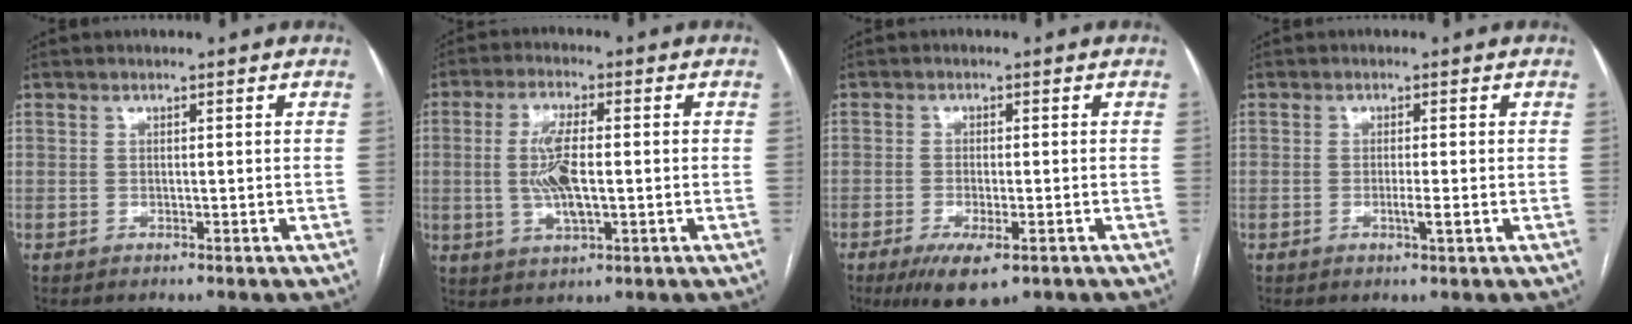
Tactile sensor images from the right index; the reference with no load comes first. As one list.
[{"total": 7.6, "force": [-0.3, 2.0, 7.3], "torque": [-0.154, 0.001, -0.004]}, {"total": 6.8, "force": [-3.8, 2.0, 5.2], "torque": [-0.088, -0.016, -0.057]}, {"total": 2.0, "force": [-0.6, -0.2, 1.9], "torque": [-0.036, -0.004, -0.011]}]